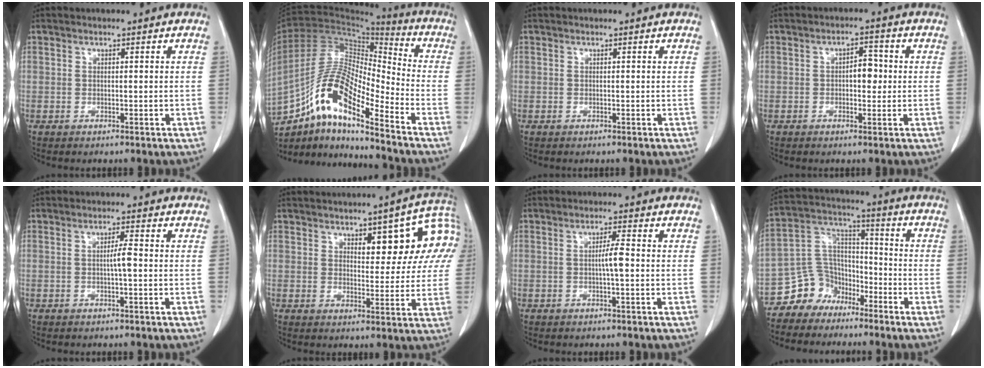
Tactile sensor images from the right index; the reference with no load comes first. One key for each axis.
{"total": 15.1, "fx": -9.5, "fy": 2.9, "fz": 11.3, "tx": -0.220, "ty": 0.017, "tz": -0.169}
{"total": 0.0}
{"total": 3.6, "fx": 0.0, "fy": 1.8, "fz": 3.1, "tx": -0.043, "ty": 0.010, "tz": 0.000}
{"total": 2.3, "fx": -0.3, "fy": 0.0, "fz": 2.3, "tx": -0.040, "ty": 0.002, "tz": -0.006}
{"total": 11.1, "fx": 4.1, "fy": 4.2, "fz": 9.4, "tx": -0.110, "ty": 0.024, "tz": 0.050}
{"total": 2.8, "fx": -0.3, "fy": 0.1, "fz": 2.8, "tx": -0.049, "ty": 0.002, "tz": -0.007}
{"total": 8.7, "fx": -6.2, "fy": 6.2, "fz": 0.5, "tx": -0.004, "ty": 0.051, "tz": -0.115}